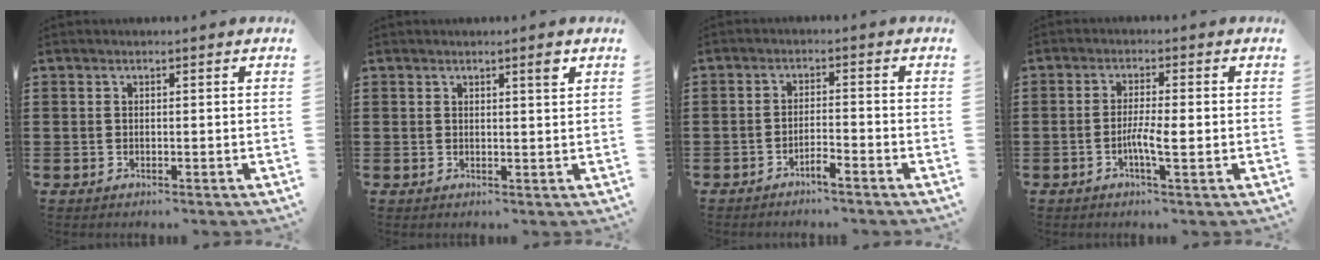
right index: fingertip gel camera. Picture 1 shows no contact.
{"total": 2.3, "force": [1.5, 0.1, 1.7], "torque": [-0.027, -0.001, 0.023]}
{"total": 2.3, "force": [-2.1, -0.3, 1.0], "torque": [-0.021, -0.003, -0.039]}
{"total": 4.2, "force": [-1.1, 0.6, 4.0], "torque": [-0.076, -0.003, -0.024]}